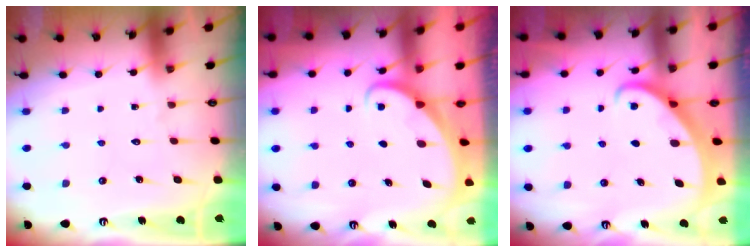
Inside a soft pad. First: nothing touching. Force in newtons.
{"total": 1.9, "press": 1.9, "slide": 0.1}
{"total": 2.1, "press": 2.0, "slide": 0.3}